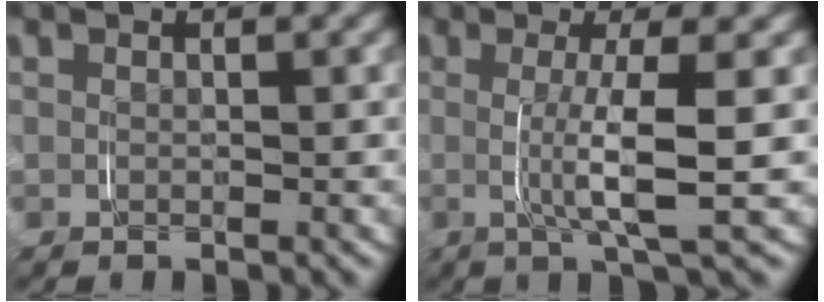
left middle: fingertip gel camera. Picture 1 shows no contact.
{"total": 4.7, "force": [0.1, 0.0, 4.7], "torque": [-0.083, -0.010, 0.003]}